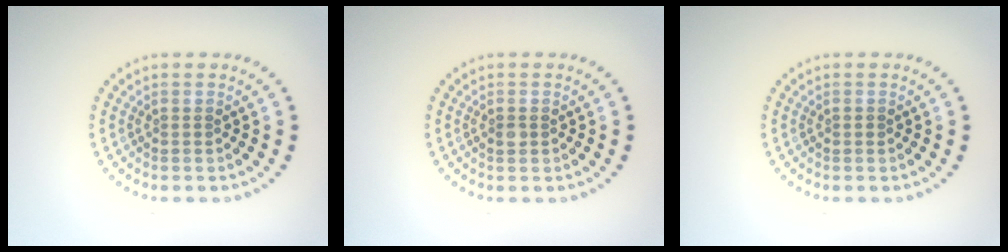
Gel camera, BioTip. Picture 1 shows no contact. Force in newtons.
{"total": 0.7, "press": 0.7, "slide": 0.0}
{"total": 0.5, "press": 0.5, "slide": 0.1}